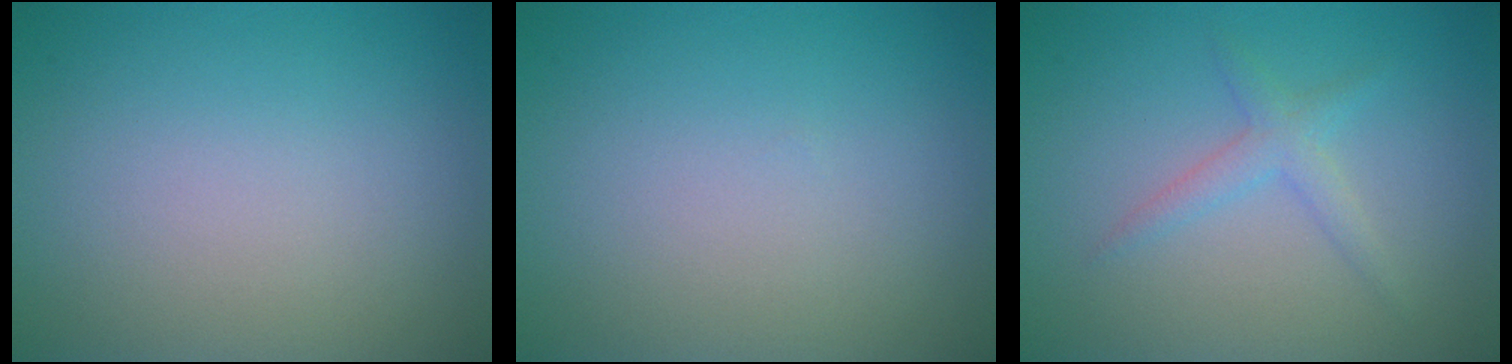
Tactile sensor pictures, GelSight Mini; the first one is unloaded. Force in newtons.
{"total": 0.0}
{"total": 1.8, "press": 1.8, "slide": 0.1}